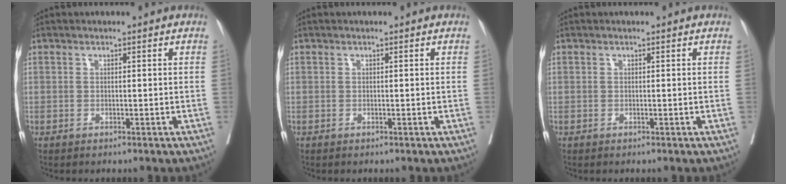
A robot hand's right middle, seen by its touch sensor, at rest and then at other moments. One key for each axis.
{"total": 0.0}
{"total": 0.0}